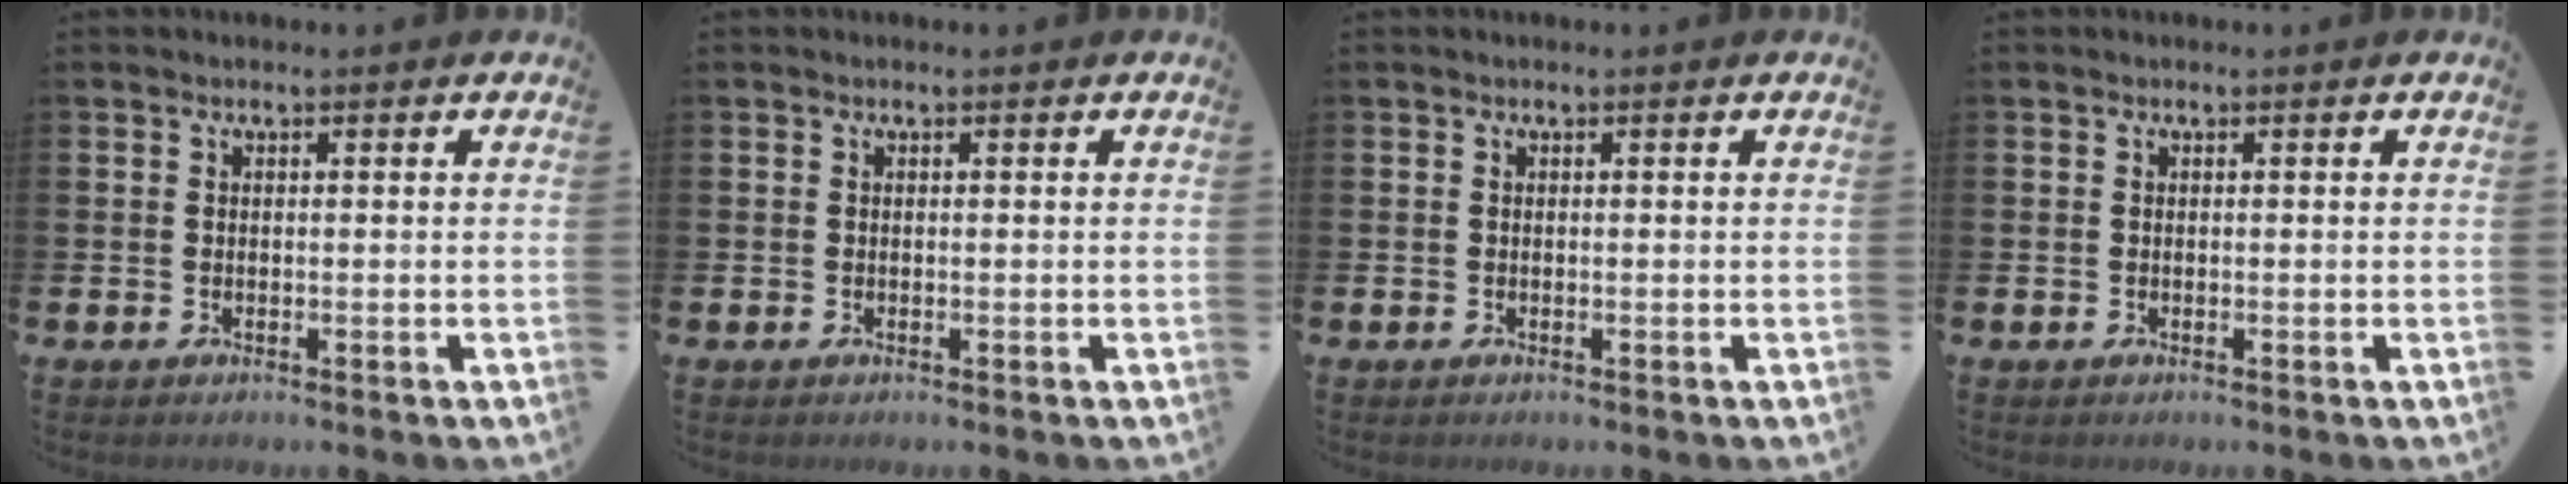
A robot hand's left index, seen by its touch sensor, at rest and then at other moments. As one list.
[{"total": 0.0}, {"total": 0.0}, {"total": 0.0}]